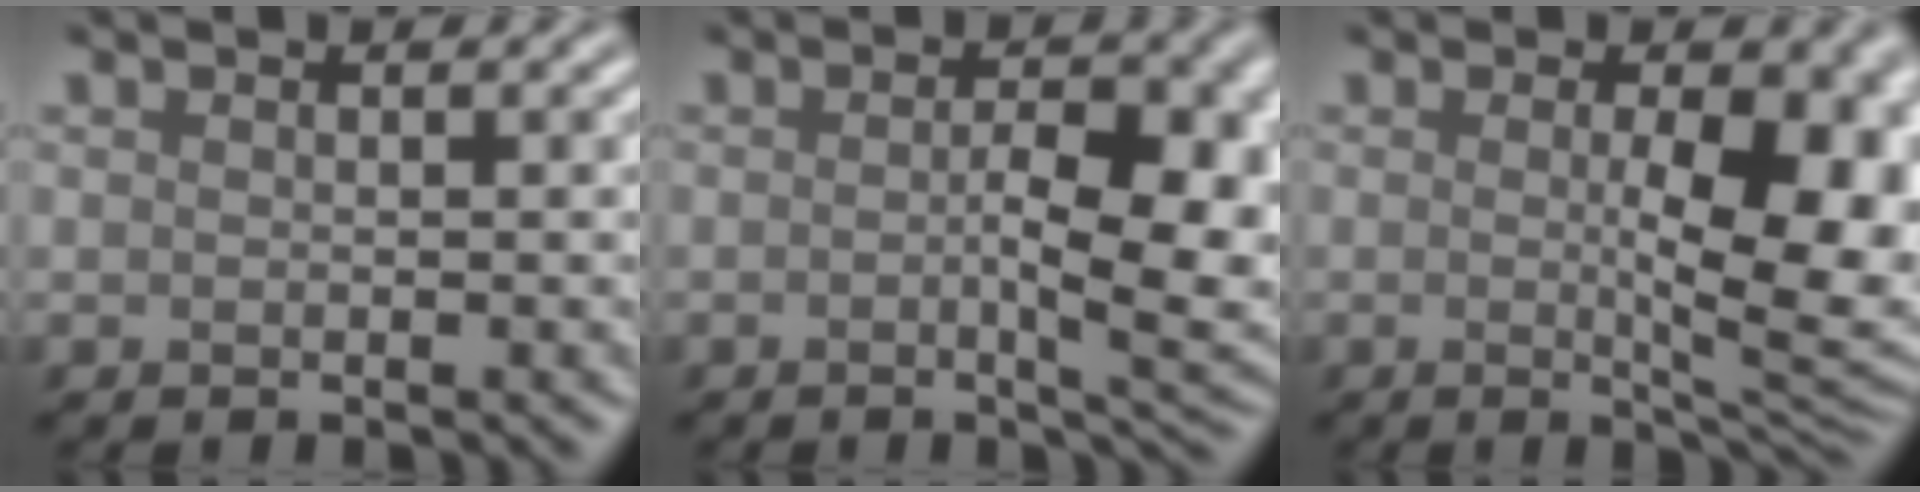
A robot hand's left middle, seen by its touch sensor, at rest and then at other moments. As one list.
[{"total": 6.7, "force": [-0.6, 2.2, 6.3], "torque": [-0.090, -0.011, -0.005]}, {"total": 9.0, "force": [0.2, 2.7, 8.6], "torque": [-0.111, -0.006, 0.008]}]